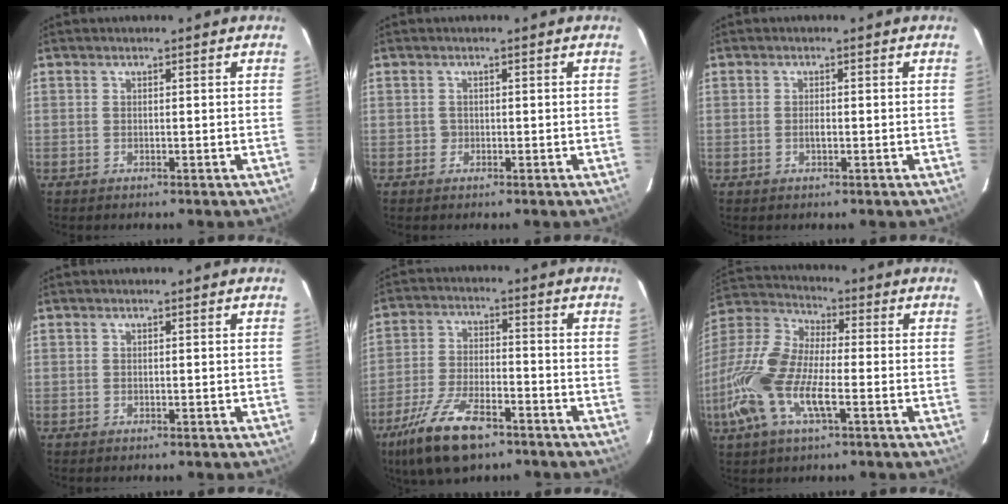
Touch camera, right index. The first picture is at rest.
{"total": 0.9, "force": [-0.2, 0.8, 0.0], "torque": [0.005, 0.002, -0.002]}
{"total": 1.2, "force": [-0.3, 0.5, 1.0], "torque": [-0.018, 0.002, -0.006]}
{"total": 0.0}
{"total": 13.9, "force": [-9.3, 5.3, 9.0], "torque": [-0.199, -0.023, -0.172]}
{"total": 17.8, "force": [-5.5, 6.7, 15.5], "torque": [-0.339, -0.011, -0.118]}